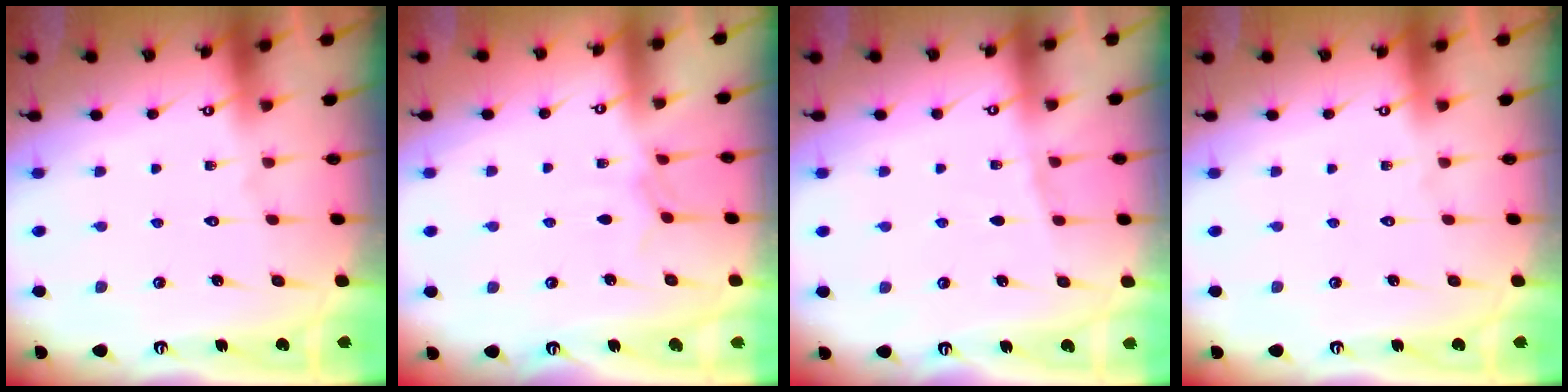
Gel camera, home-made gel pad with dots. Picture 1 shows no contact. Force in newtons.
{"total": 3.3, "press": 3.3, "slide": 0.5}
{"total": 3.9, "press": 3.8, "slide": 0.6}
{"total": 0.0}